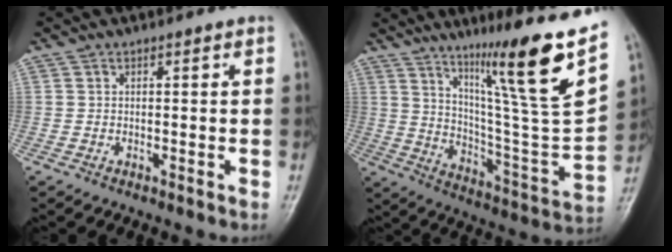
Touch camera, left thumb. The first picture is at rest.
{"total": 24.0, "force": [14.0, 1.2, 19.5], "torque": [-0.272, -0.067, 0.234]}